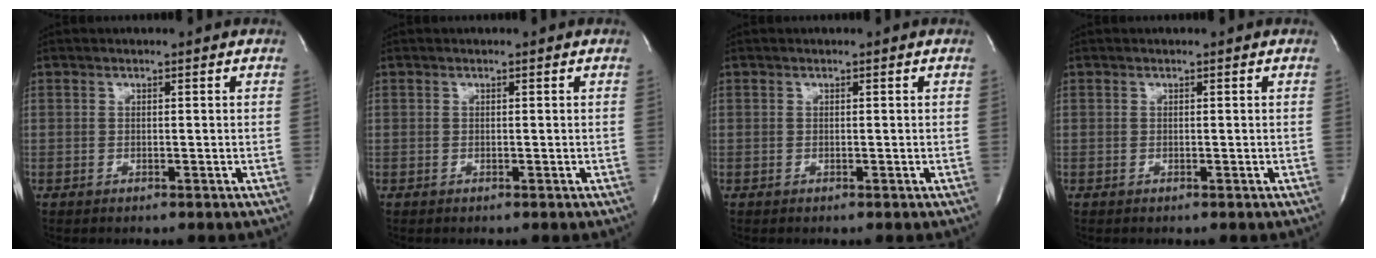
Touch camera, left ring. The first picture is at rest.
{"total": 0.0}
{"total": 0.0}
{"total": 0.0}